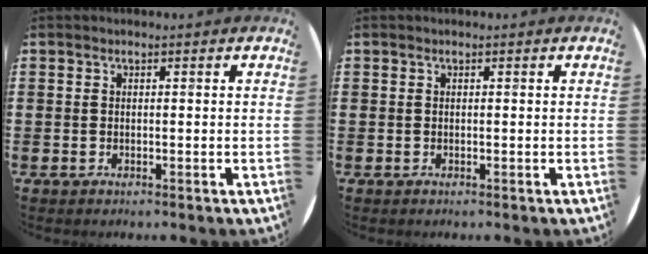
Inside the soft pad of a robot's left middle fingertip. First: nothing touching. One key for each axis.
{"total": 0.0}